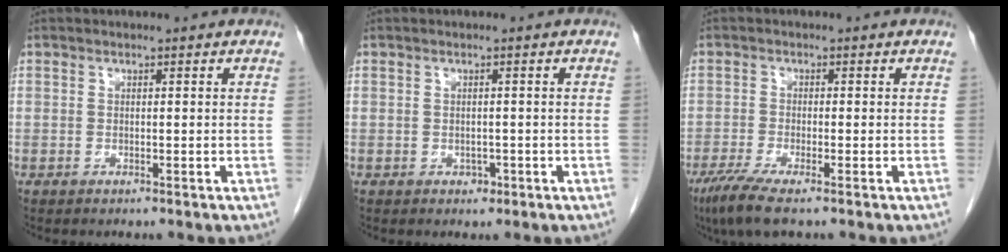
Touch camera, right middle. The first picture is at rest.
{"total": 1.1, "force": [-0.5, 0.9, 0.5], "torque": [-0.006, 0.003, -0.004]}
{"total": 5.4, "force": [-3.6, 0.4, 4.0], "torque": [-0.078, -0.017, -0.068]}